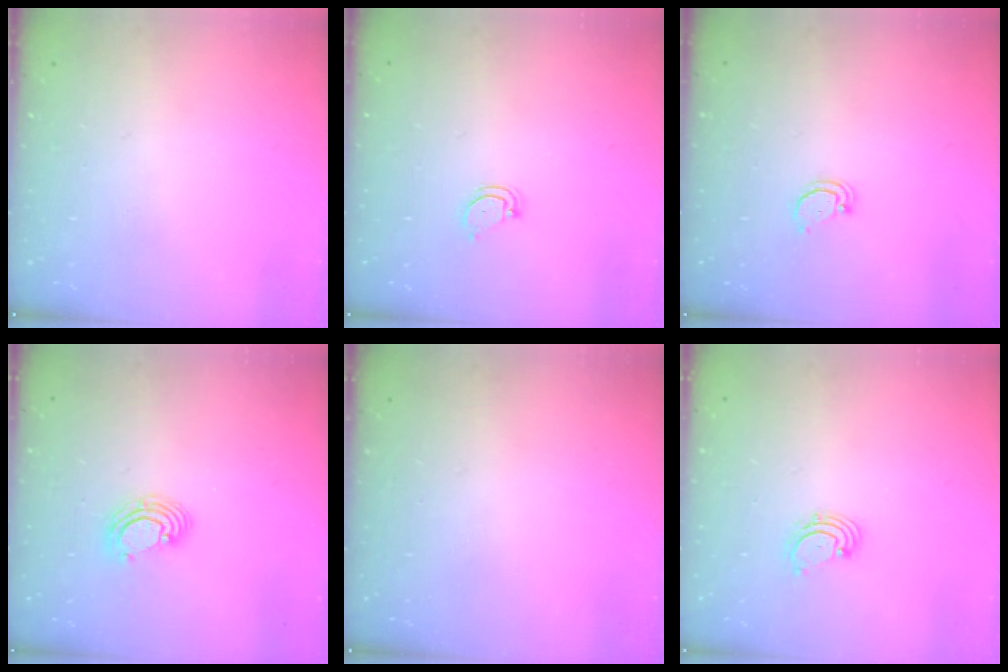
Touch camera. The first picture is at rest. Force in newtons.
{"total": 2.8, "press": 2.8, "slide": 0.2}
{"total": 2.0, "press": 2.0, "slide": 0.2}
{"total": 4.5, "press": 4.5, "slide": 0.3}
{"total": 0.0}
{"total": 1.6, "press": 1.6, "slide": 0.2}